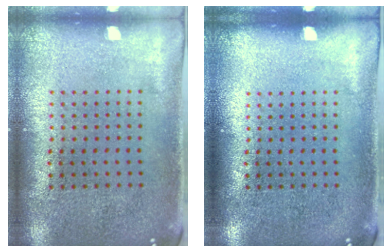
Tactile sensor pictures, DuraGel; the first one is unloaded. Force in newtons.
{"total": 0.0}